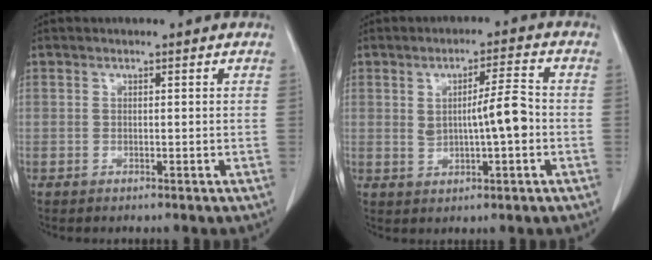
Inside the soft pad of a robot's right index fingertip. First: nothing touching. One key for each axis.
{"total": 6.0, "fx": -0.1, "fy": 0.9, "fz": 6.0, "tx": -0.096, "ty": 0.008, "tz": 0.000}